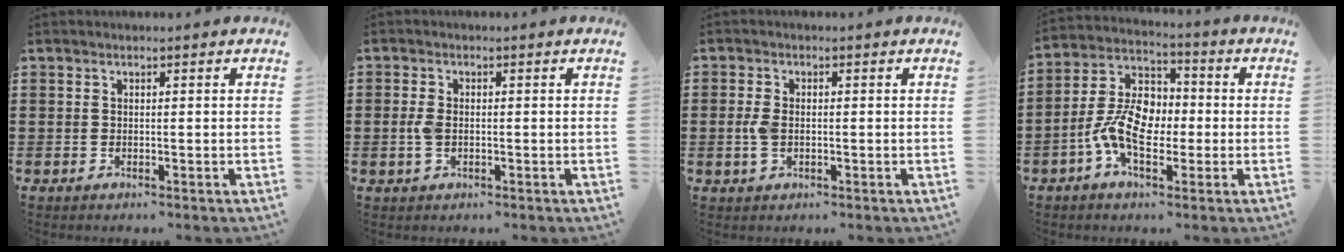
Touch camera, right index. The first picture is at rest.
{"total": 2.6, "force": [-0.3, 1.5, 2.2], "torque": [-0.058, -0.001, -0.010]}
{"total": 2.9, "force": [-0.3, 1.7, 2.4], "torque": [-0.062, -0.001, -0.010]}
{"total": 9.4, "force": [-2.1, 5.9, 7.0], "torque": [-0.169, 0.008, -0.046]}